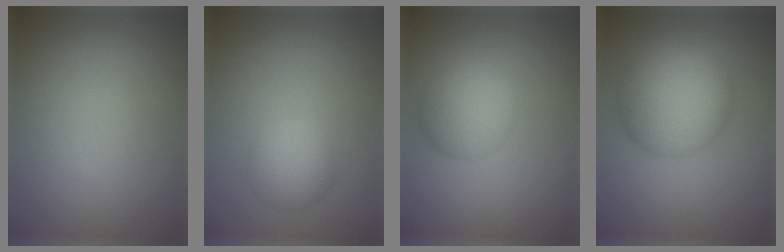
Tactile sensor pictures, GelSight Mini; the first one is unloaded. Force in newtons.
{"total": 2.9, "press": 2.9, "slide": 0.0}
{"total": 4.2, "press": 4.2, "slide": 0.2}
{"total": 7.3, "press": 7.3, "slide": 0.2}